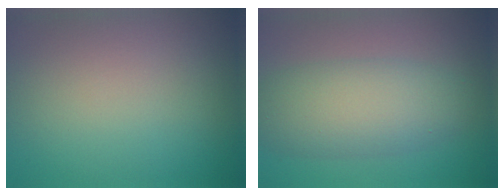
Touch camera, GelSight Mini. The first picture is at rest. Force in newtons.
{"total": 6.2, "press": 6.2, "slide": 0.0}